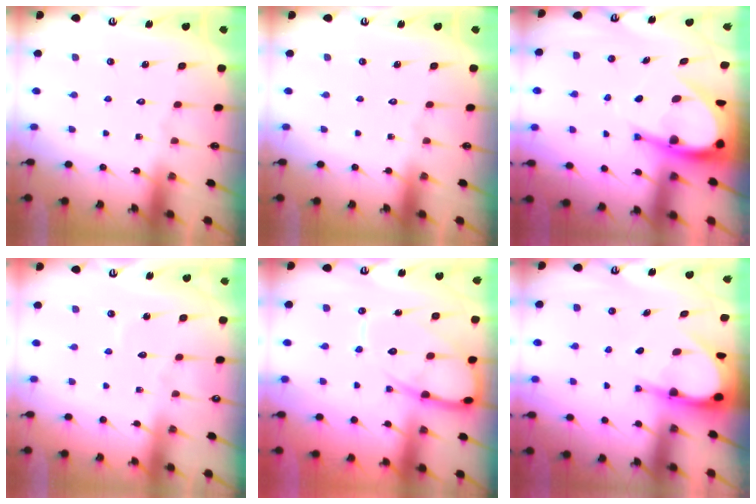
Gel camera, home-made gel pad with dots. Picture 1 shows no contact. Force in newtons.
{"total": 0.0}
{"total": 11.3, "press": 11.2, "slide": 1.4}
{"total": 2.4, "press": 2.4, "slide": 0.3}
{"total": 10.5, "press": 10.4, "slide": 1.2}
{"total": 6.0, "press": 6.0, "slide": 0.6}